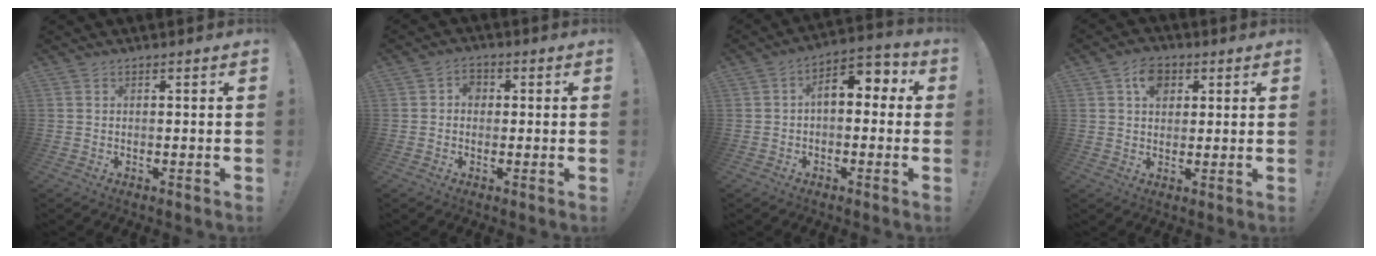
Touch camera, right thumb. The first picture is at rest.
{"total": 3.7, "force": [0.0, 3.0, 2.2], "torque": [-0.040, 0.010, 0.000]}
{"total": 8.7, "force": [1.2, 5.1, 7.0], "torque": [-0.098, 0.008, 0.023]}
{"total": 6.9, "force": [2.8, 5.1, 3.6], "torque": [-0.056, 0.001, 0.051]}